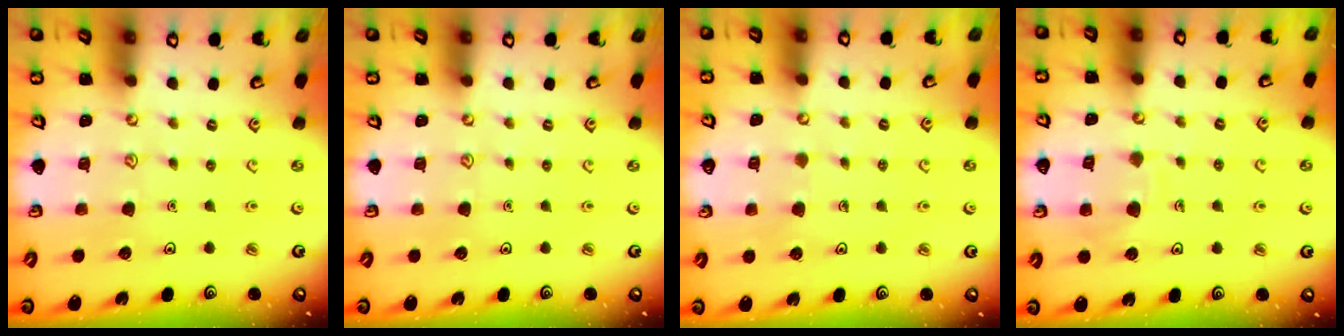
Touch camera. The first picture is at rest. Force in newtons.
{"total": 0.0}
{"total": 2.9, "press": 2.9, "slide": 0.2}
{"total": 7.1, "press": 7.1, "slide": 0.7}